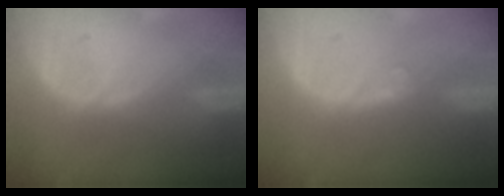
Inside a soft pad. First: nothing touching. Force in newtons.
{"total": 1.3, "press": 1.1, "slide": 0.7}